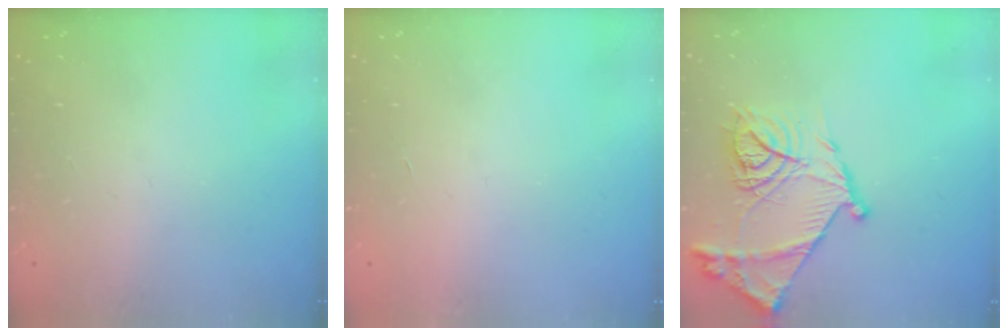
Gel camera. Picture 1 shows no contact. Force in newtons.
{"total": 1.8, "press": 1.8, "slide": 0.1}
{"total": 18.9, "press": 18.8, "slide": 1.8}